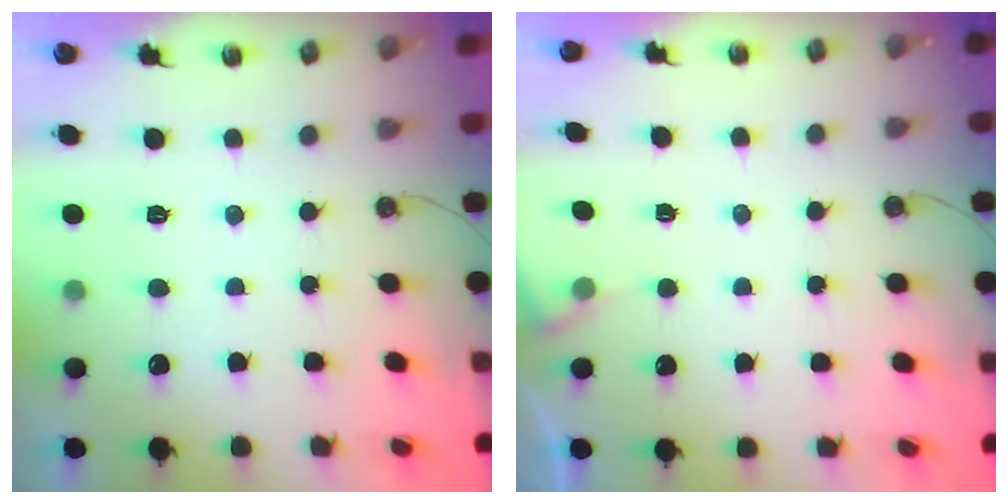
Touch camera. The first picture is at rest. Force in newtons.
{"total": 3.4, "press": 3.4, "slide": 0.5}